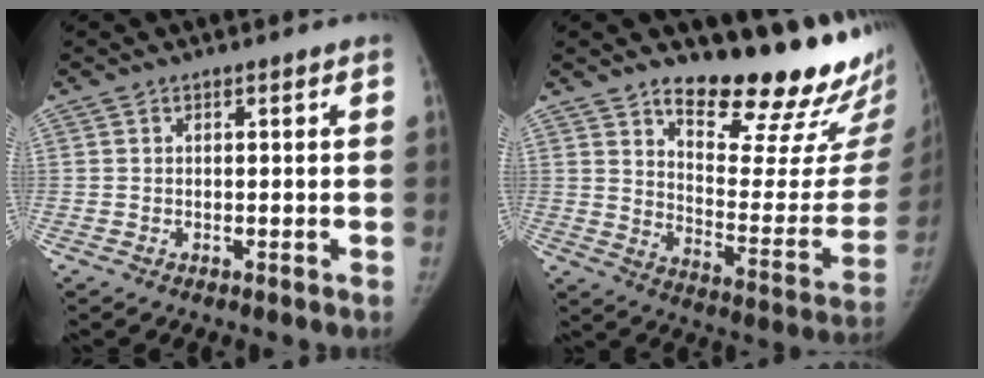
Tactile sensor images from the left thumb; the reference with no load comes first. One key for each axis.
{"total": 23.3, "fx": 18.8, "fy": 6.6, "fz": 12.1, "tx": -0.123, "ty": -0.156, "tz": 0.257}